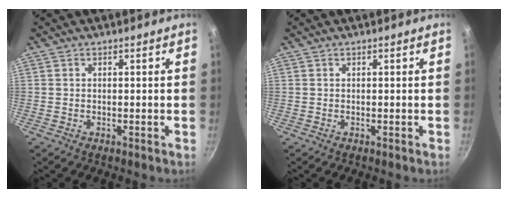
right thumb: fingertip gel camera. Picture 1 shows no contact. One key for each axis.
{"total": 0.0}